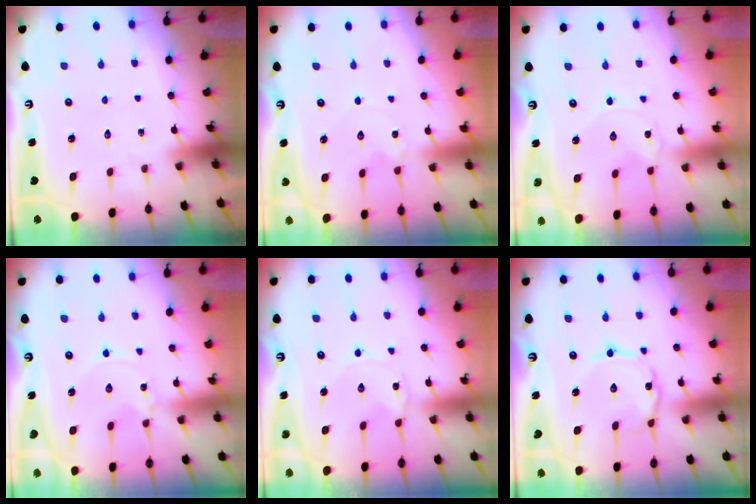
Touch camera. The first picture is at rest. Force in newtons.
{"total": 1.0, "press": 1.0, "slide": 0.3}
{"total": 0.0}
{"total": 0.0}
{"total": 2.0, "press": 2.0, "slide": 0.2}
{"total": 2.0, "press": 2.0, "slide": 0.2}